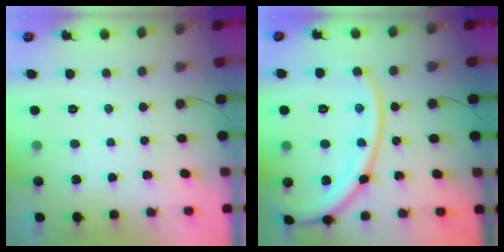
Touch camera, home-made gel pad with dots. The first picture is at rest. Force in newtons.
{"total": 19.1, "press": 19.0, "slide": 2.4}